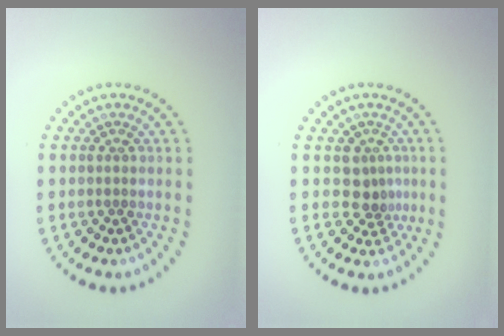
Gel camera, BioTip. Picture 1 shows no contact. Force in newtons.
{"total": 2.3, "press": 1.7, "slide": 1.5}